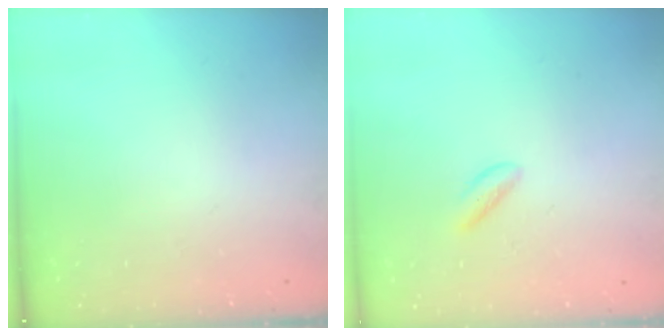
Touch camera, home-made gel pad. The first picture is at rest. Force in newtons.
{"total": 1.4, "press": 1.4, "slide": 0.3}